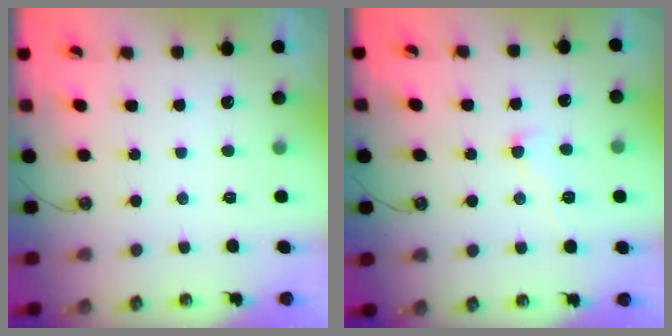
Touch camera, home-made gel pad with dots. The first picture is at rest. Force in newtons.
{"total": 2.3, "press": 2.2, "slide": 0.8}